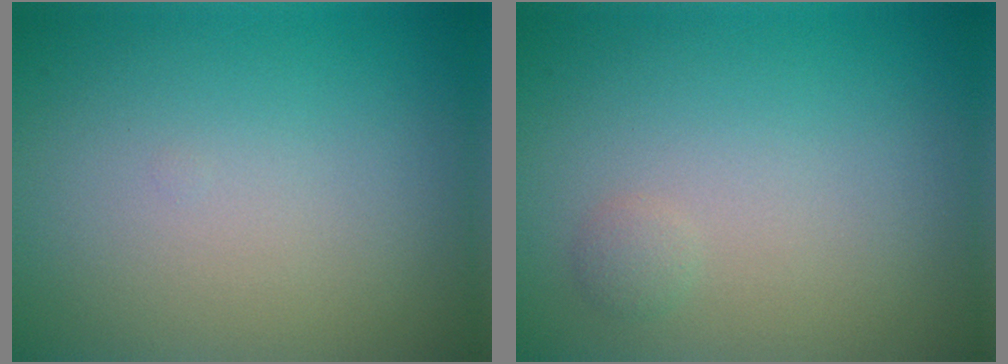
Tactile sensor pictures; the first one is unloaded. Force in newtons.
{"total": 0.7, "press": 0.7, "slide": 0.0}